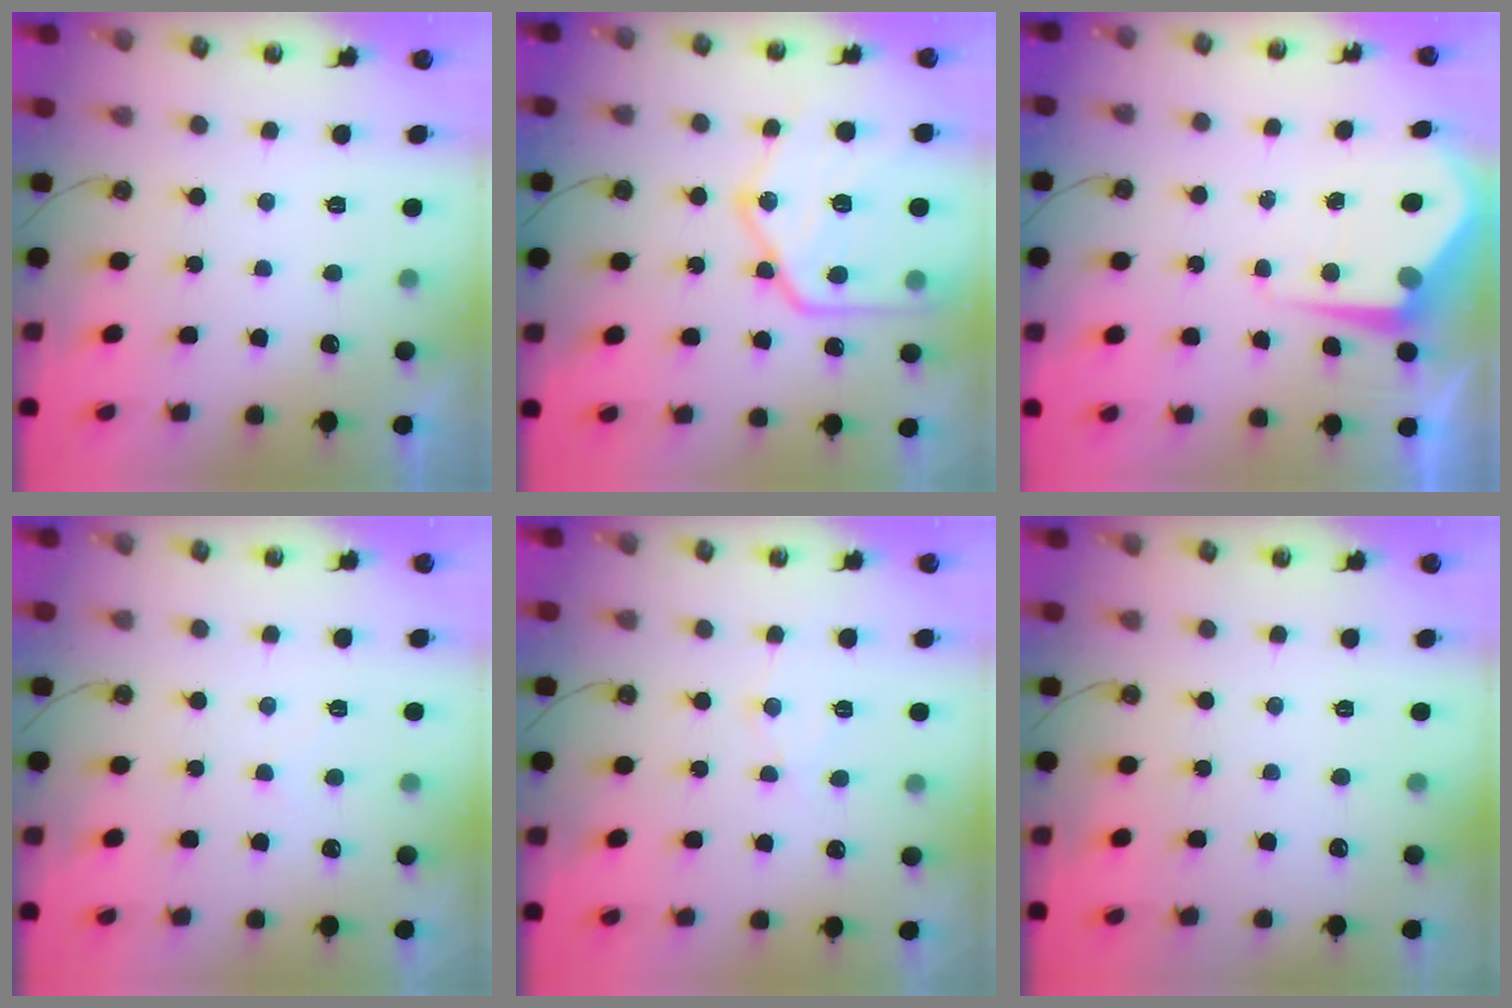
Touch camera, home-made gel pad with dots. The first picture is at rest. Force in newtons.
{"total": 23.8, "press": 23.7, "slide": 2.5}
{"total": 6.8, "press": 6.8, "slide": 0.5}
{"total": 2.9, "press": 2.9, "slide": 0.4}
{"total": 6.4, "press": 6.4, "slide": 0.4}
{"total": 0.0}